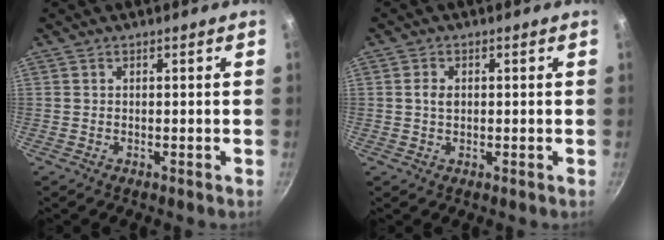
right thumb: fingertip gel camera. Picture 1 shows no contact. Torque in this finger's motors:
{"motor_torque": [-0.01, 0.00, 0.25, 0.42, 0.09]}